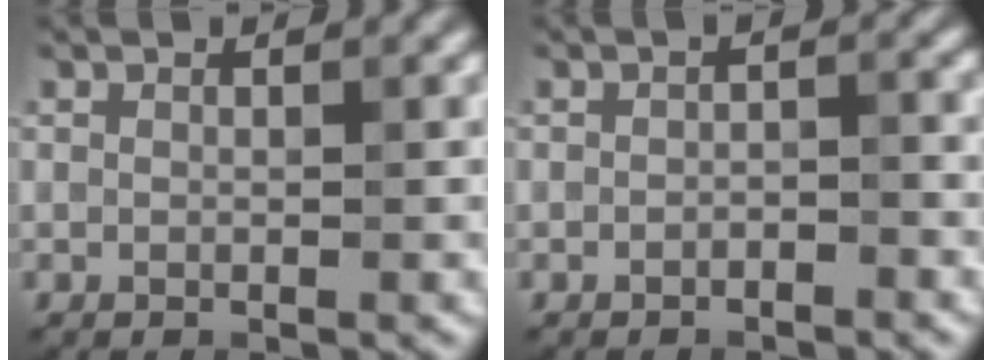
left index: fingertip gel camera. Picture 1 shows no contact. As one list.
[{"total": 1.2, "force": [-0.8, 0.4, 0.8], "torque": [-0.013, 0.003, -0.013]}]